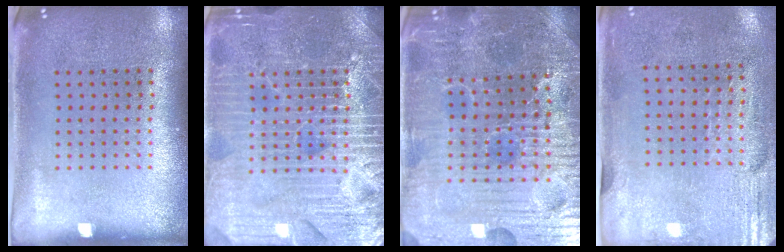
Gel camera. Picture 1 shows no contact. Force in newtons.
{"total": 7.1, "press": 7.1, "slide": 1.0}
{"total": 5.1, "press": 5.0, "slide": 1.1}
{"total": 3.0, "press": 2.5, "slide": 1.6}